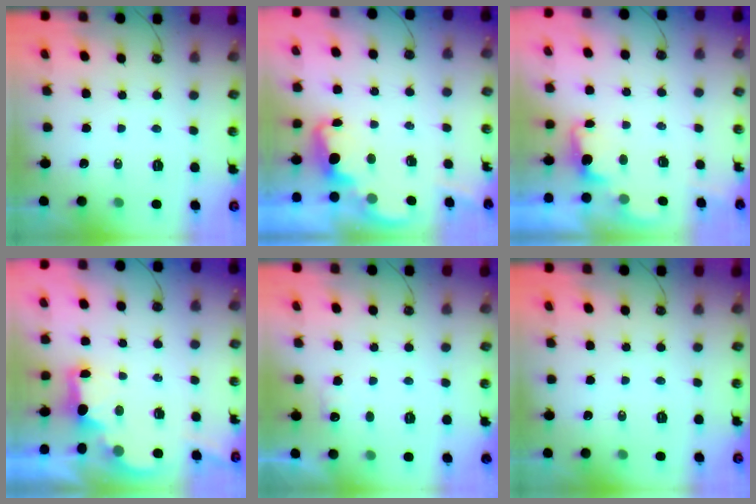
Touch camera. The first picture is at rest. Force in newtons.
{"total": 2.3, "press": 2.2, "slide": 0.5}
{"total": 1.3, "press": 1.0, "slide": 0.9}
{"total": 2.5, "press": 2.3, "slide": 0.8}
{"total": 3.9, "press": 3.8, "slide": 1.2}
{"total": 0.0}